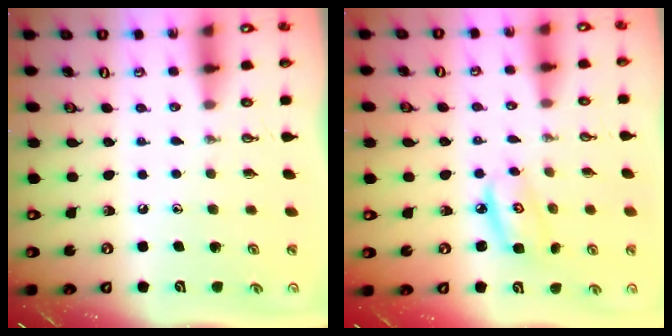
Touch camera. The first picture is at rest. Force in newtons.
{"total": 5.3, "press": 5.3, "slide": 0.4}